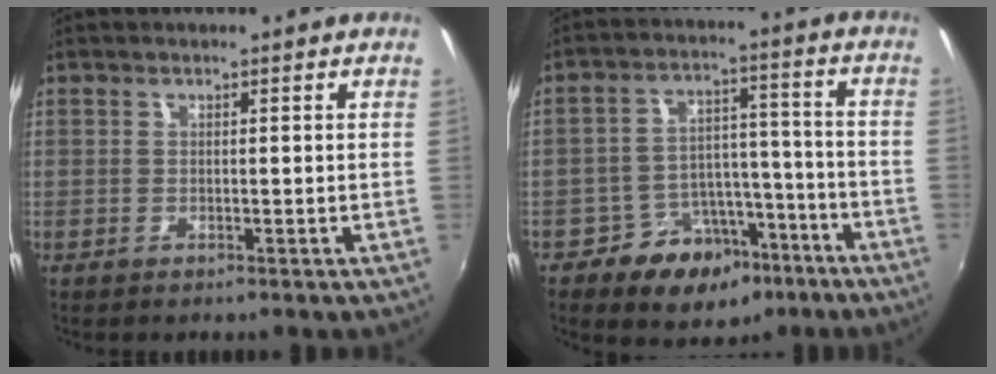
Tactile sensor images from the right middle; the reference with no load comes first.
{"total": 12.5, "force": [-7.6, 8.4, 5.2], "torque": [-0.098, 0.029, -0.097]}